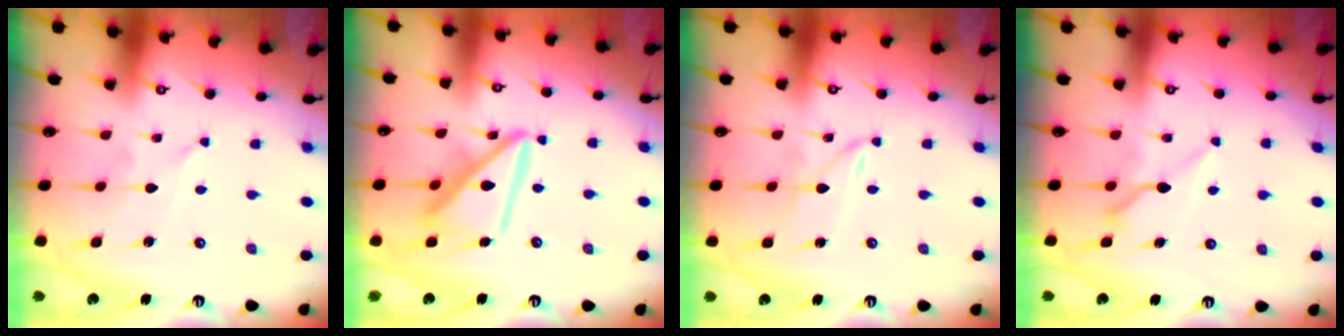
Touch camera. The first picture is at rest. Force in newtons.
{"total": 17.0, "press": 16.9, "slide": 1.7}
{"total": 1.6, "press": 1.6, "slide": 0.0}
{"total": 6.1, "press": 6.0, "slide": 1.0}